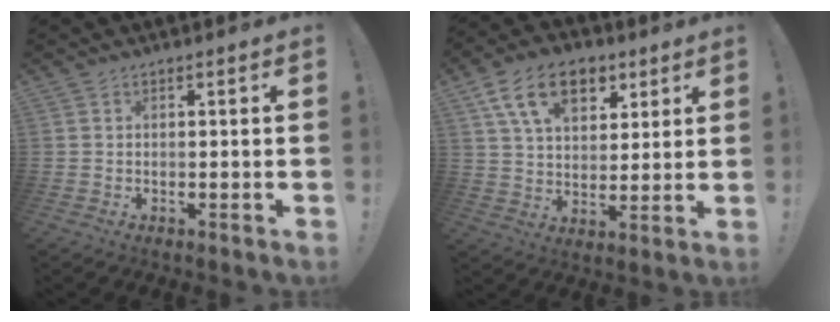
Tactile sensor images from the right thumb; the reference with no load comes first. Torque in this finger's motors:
{"motor_torque": [1.79, 1.89, 0.96, 0.32, 0.09]}